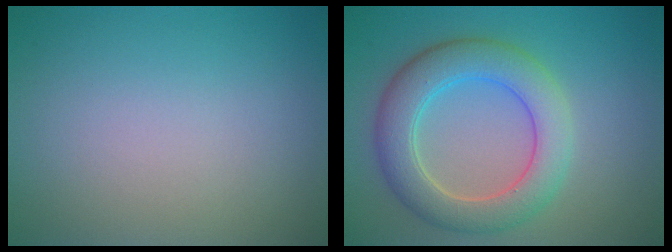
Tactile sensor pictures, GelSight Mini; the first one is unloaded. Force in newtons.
{"total": 6.0, "press": 6.0, "slide": 0.4}